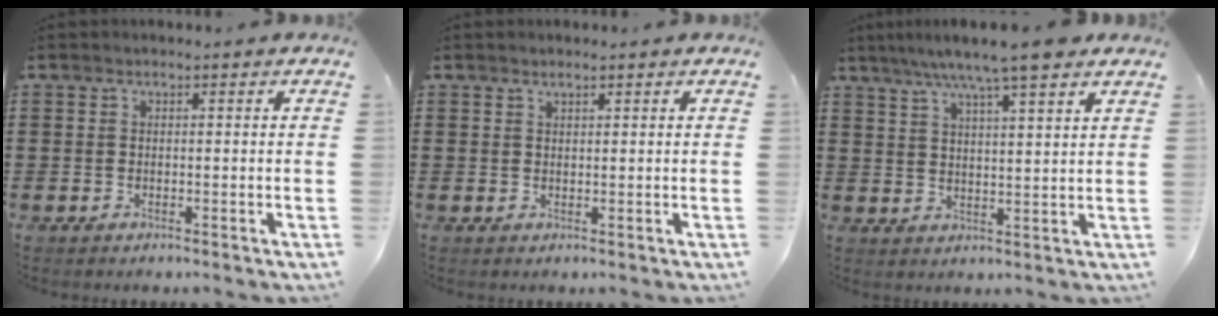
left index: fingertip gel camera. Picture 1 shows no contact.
{"total": 0.9, "force": [0.8, 0.1, 0.3], "torque": [-0.008, -0.001, 0.015]}
{"total": 7.6, "force": [6.1, 0.0, 4.5], "torque": [-0.103, -0.013, 0.106]}